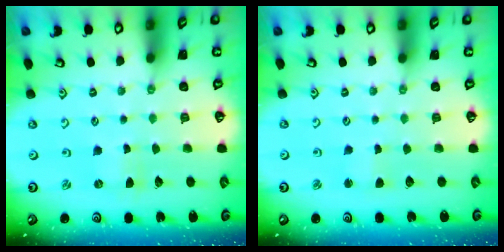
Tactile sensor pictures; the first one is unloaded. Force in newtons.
{"total": 2.1, "press": 2.1, "slide": 0.4}